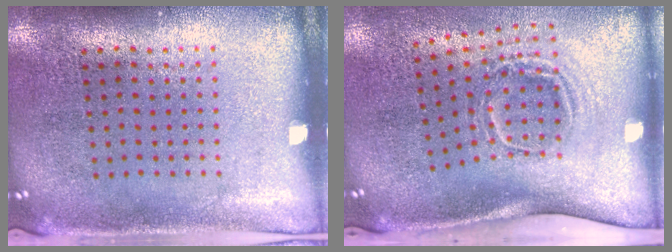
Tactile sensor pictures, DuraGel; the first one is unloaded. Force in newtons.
{"total": 1.9, "press": 1.2, "slide": 1.6}